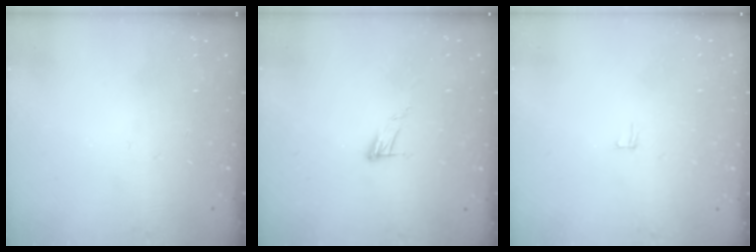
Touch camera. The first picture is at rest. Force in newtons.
{"total": 6.1, "press": 6.1, "slide": 0.3}
{"total": 2.0, "press": 2.0, "slide": 0.2}